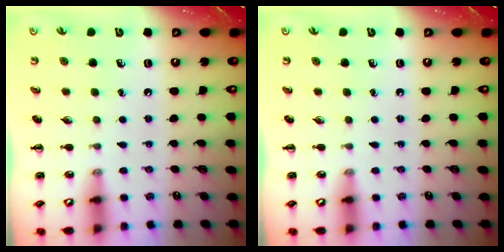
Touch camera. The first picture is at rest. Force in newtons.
{"total": 0.0}